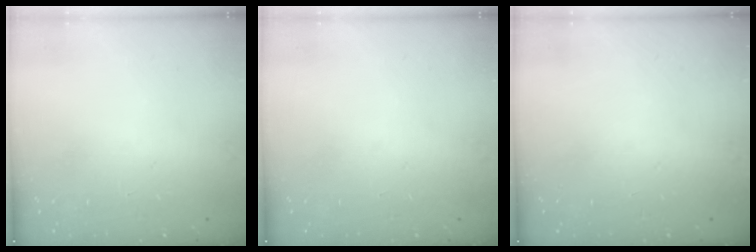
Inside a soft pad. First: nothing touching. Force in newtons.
{"total": 0.0}
{"total": 0.0}